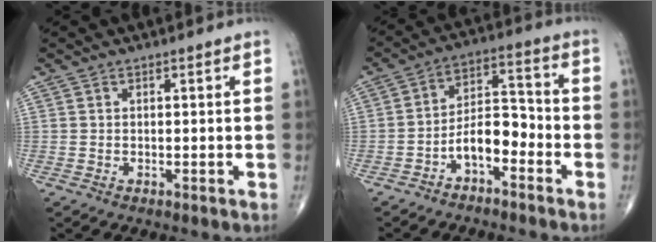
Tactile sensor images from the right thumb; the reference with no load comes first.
{"total": 7.9, "force": [-3.8, 3.9, 5.7], "torque": [-0.082, 0.053, -0.073]}